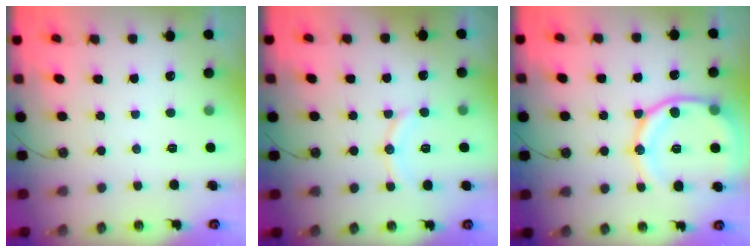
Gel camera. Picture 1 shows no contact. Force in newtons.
{"total": 9.2, "press": 9.0, "slide": 2.3}
{"total": 15.7, "press": 15.6, "slide": 1.4}